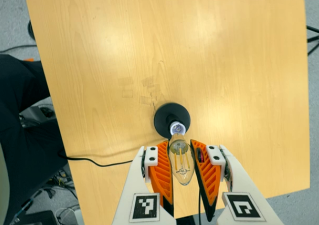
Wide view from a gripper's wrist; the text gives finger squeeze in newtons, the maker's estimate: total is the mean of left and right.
{"total": 21.3, "left": 22.6, "right": 19.9}